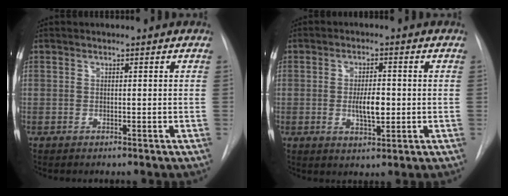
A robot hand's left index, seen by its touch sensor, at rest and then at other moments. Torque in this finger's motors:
{"motor_torque": [0.97, 0.11, 0.36, 0.09]}